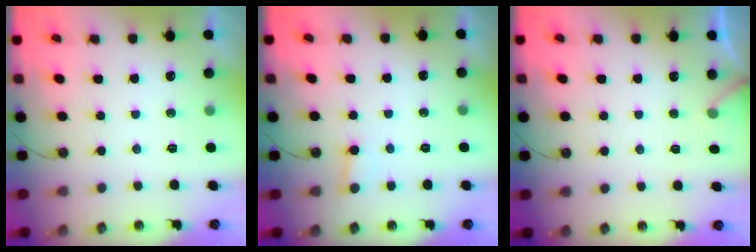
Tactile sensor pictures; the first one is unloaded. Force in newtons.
{"total": 3.2, "press": 3.1, "slide": 0.4}
{"total": 3.0, "press": 3.0, "slide": 0.2}